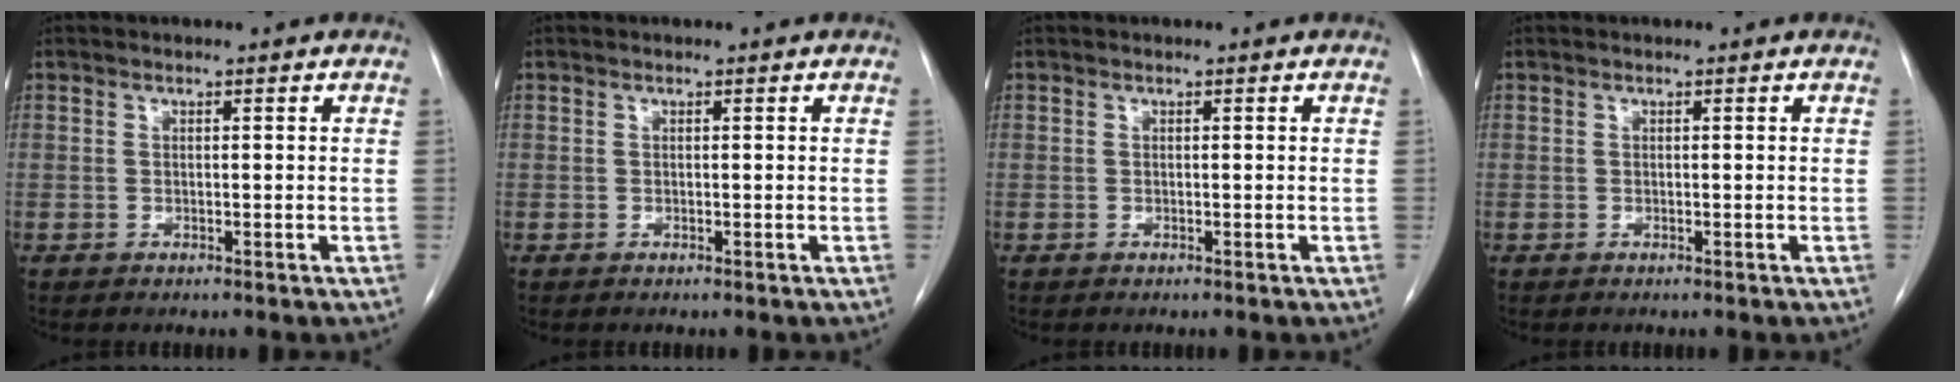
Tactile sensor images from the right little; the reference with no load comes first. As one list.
[{"total": 0.0}, {"total": 0.0}, {"total": 0.0}]